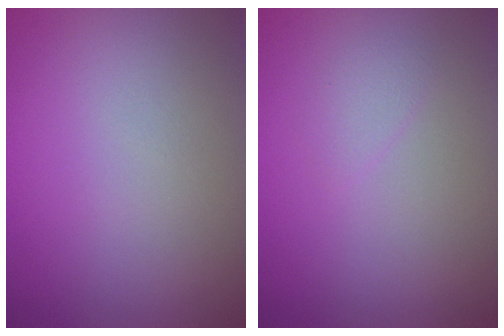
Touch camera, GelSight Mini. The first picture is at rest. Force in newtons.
{"total": 0.9, "press": 0.9, "slide": 0.0}